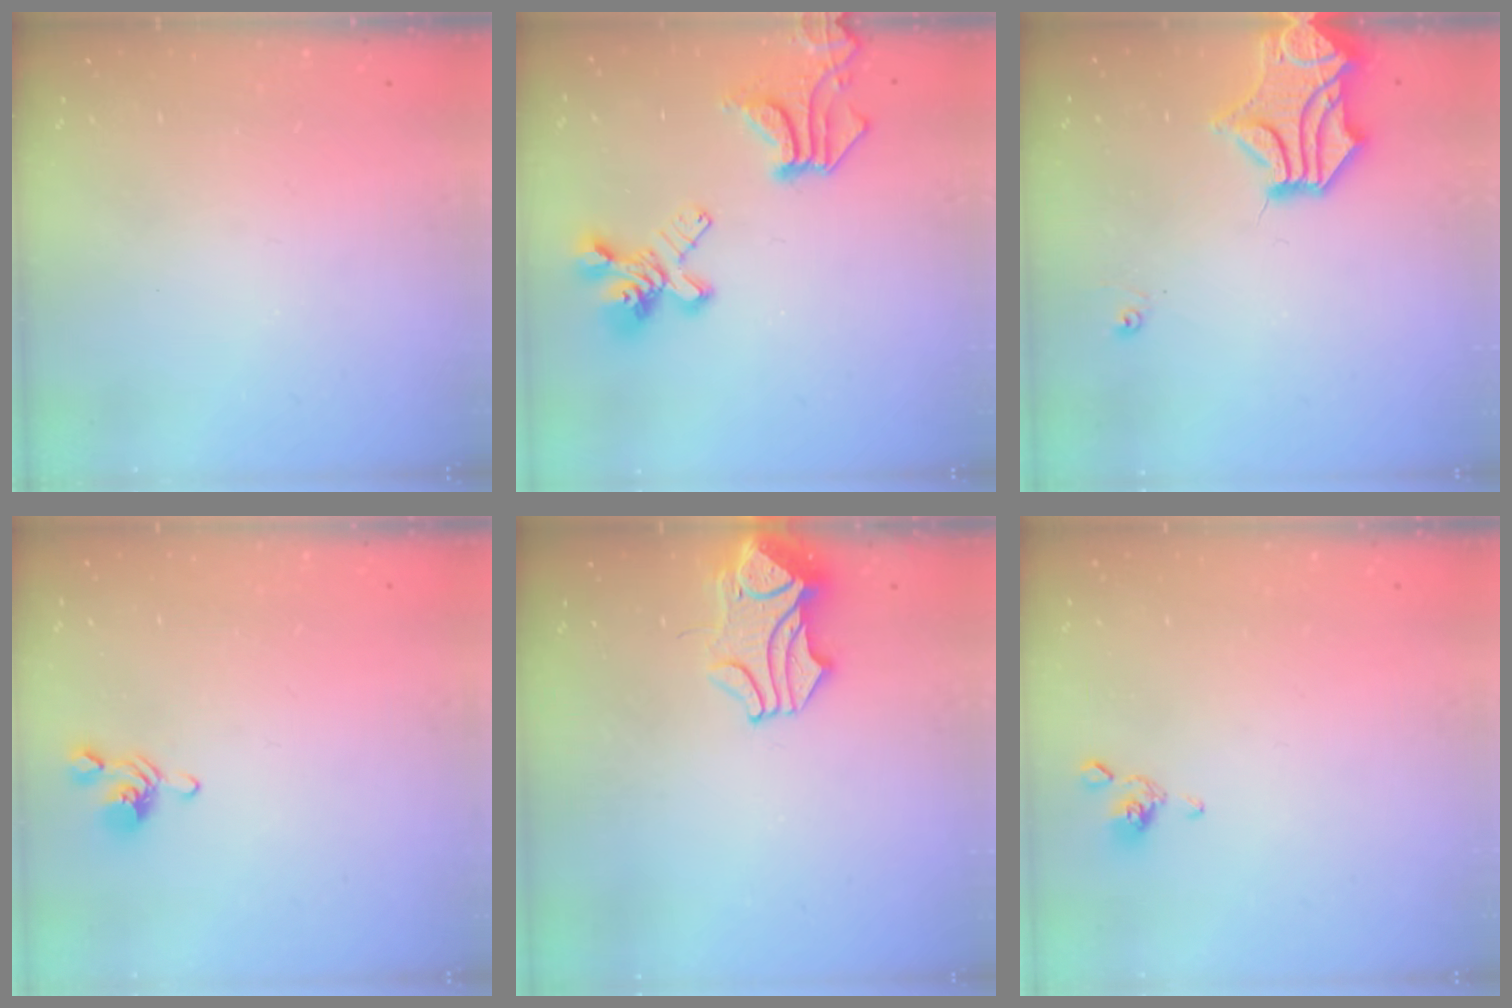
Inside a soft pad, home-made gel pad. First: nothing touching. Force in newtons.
{"total": 9.4, "press": 9.1, "slide": 2.6}
{"total": 4.5, "press": 4.0, "slide": 2.0}
{"total": 1.9, "press": 1.8, "slide": 0.7}
{"total": 1.4, "press": 0.9, "slide": 1.1}
{"total": 2.1, "press": 2.1, "slide": 0.5}